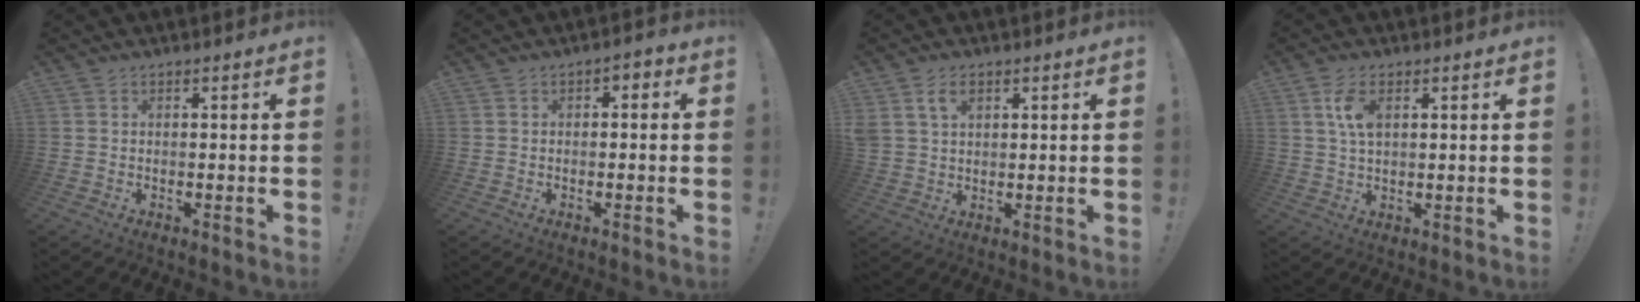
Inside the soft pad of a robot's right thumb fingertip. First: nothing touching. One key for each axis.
{"total": 2.1, "fx": -1.5, "fy": 1.2, "fz": 0.9, "tx": -0.019, "ty": 0.015, "tz": -0.026}
{"total": 4.9, "fx": 2.3, "fy": 3.2, "fz": 2.8, "tx": -0.052, "ty": 0.002, "tz": 0.044}
{"total": 6.3, "fx": 2.0, "fy": 3.1, "fz": 5.1, "tx": -0.096, "ty": -0.001, "tz": 0.033}